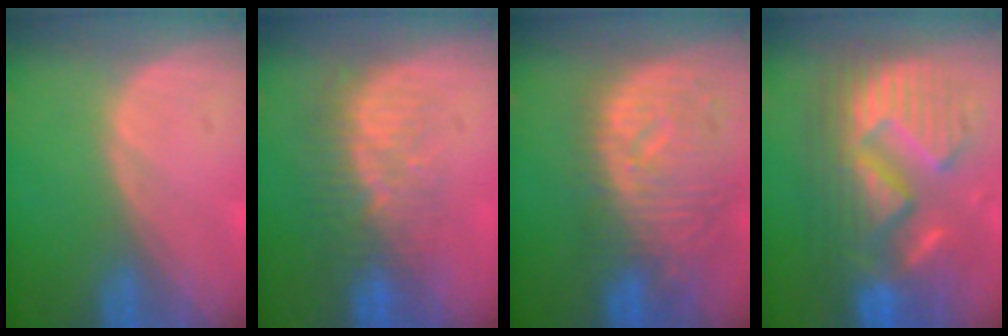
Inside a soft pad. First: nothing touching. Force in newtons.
{"total": 8.4, "press": 7.5, "slide": 3.8}
{"total": 11.2, "press": 9.7, "slide": 5.5}
{"total": 13.2, "press": 13.1, "slide": 1.4}